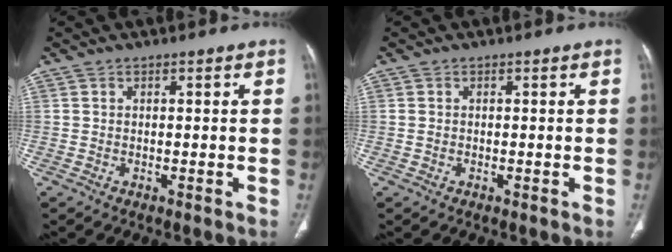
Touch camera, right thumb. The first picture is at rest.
{"total": 0.6, "force": [0.0, 0.5, 0.3], "torque": [-0.010, 0.002, 0.002]}